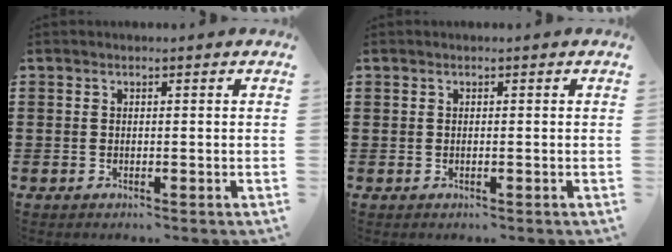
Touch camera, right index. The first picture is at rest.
{"total": 0.0}